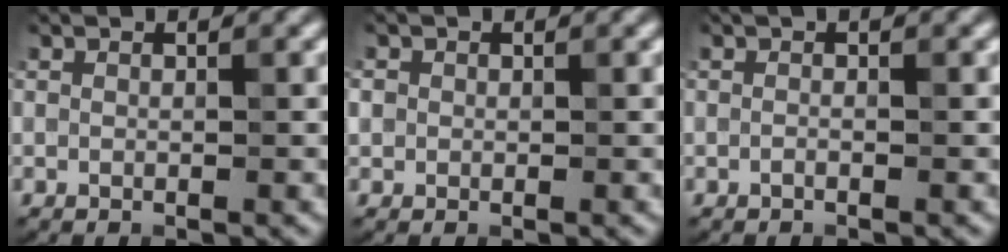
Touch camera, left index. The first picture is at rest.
{"total": 1.1, "force": [0.1, 1.1, 0.2], "torque": [0.002, -0.001, 0.000]}
{"total": 0.6, "force": [-0.2, 0.0, 0.5], "torque": [-0.012, -0.006, -0.009]}